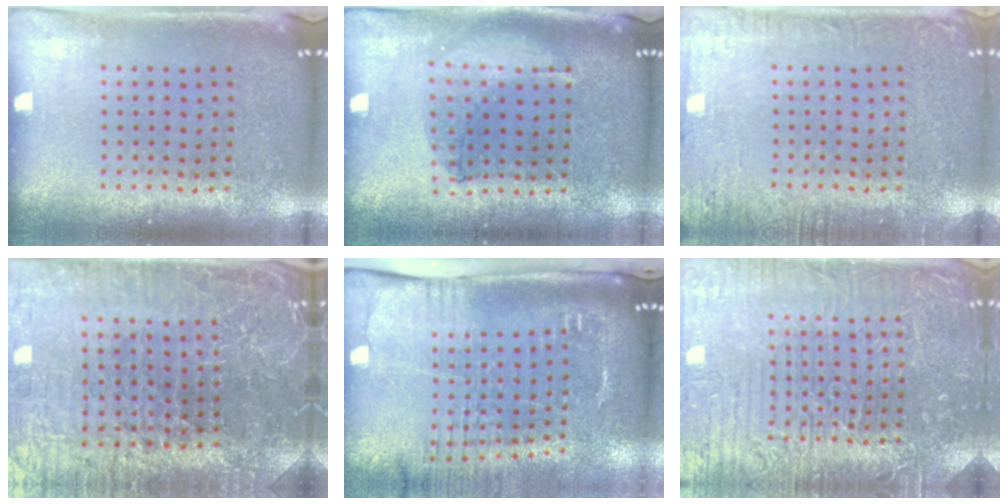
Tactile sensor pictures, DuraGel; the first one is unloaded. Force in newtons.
{"total": 0.6, "press": 0.6, "slide": 0.2}
{"total": 2.9, "press": 2.8, "slide": 0.4}
{"total": 5.2, "press": 4.9, "slide": 1.8}
{"total": 2.8, "press": 2.1, "slide": 1.7}
{"total": 6.0, "press": 6.0, "slide": 0.7}